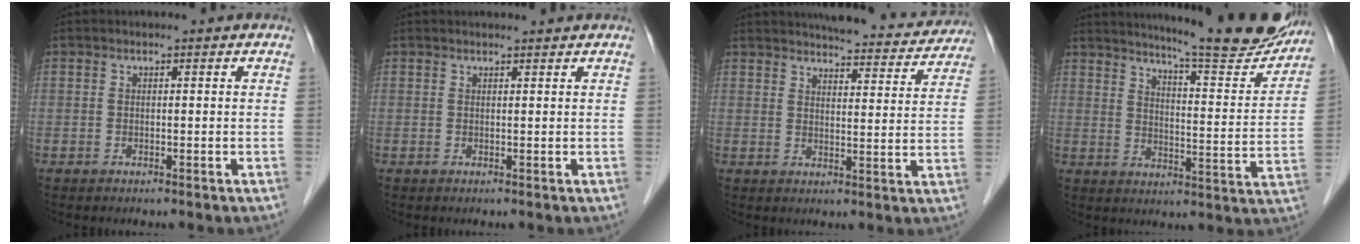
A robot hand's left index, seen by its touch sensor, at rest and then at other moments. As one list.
[{"total": 2.5, "force": [2.5, -0.1, 0.6], "torque": [-0.007, 0.012, 0.032]}, {"total": 18.3, "force": [17.2, 3.5, 5.5], "torque": [-0.059, -0.019, 0.202]}, {"total": 19.1, "force": [17.3, 1.2, 7.9], "torque": [-0.111, -0.059, 0.219]}]